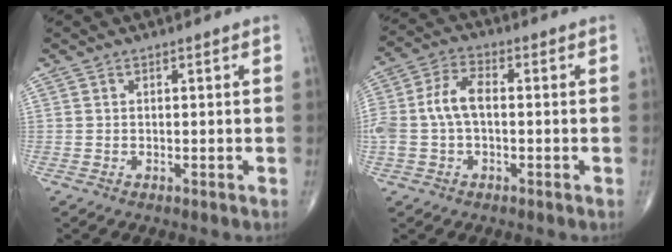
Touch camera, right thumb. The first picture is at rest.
{"total": 8.4, "force": [-0.3, 4.8, 6.8], "torque": [-0.155, 0.027, -0.011]}